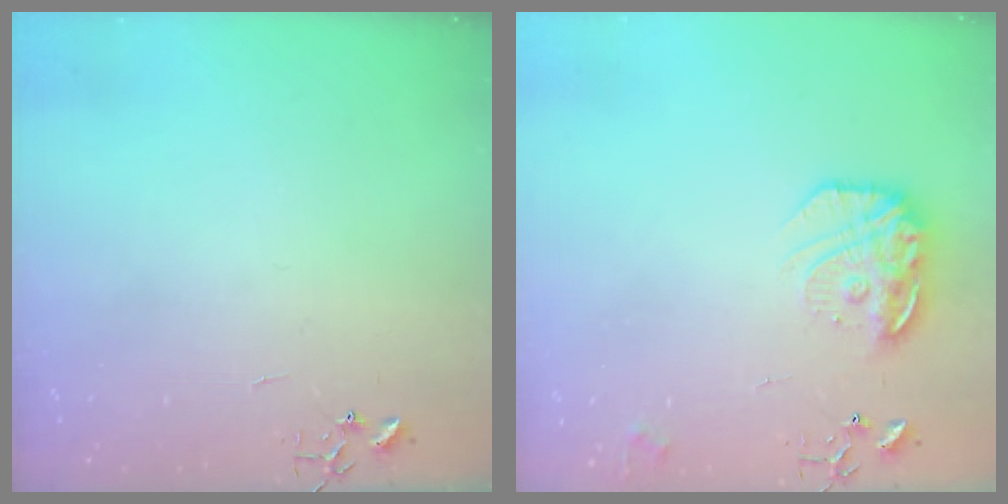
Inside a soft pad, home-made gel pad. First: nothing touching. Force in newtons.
{"total": 16.4, "press": 16.3, "slide": 1.3}